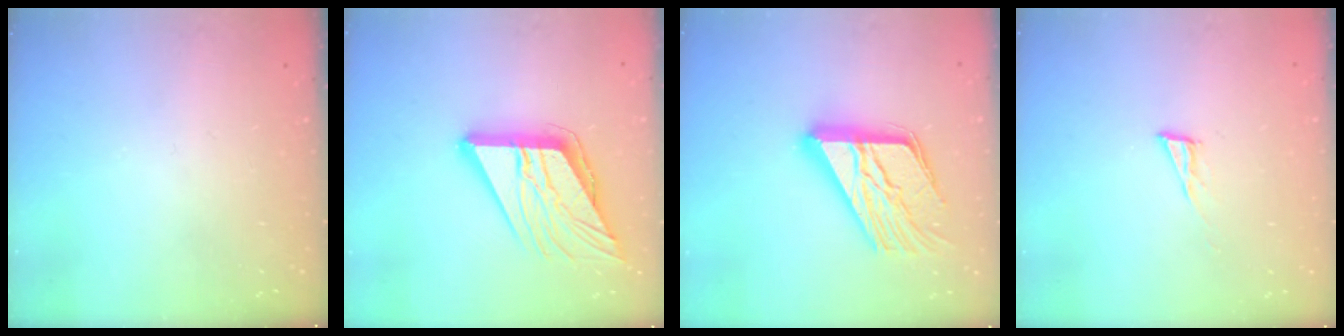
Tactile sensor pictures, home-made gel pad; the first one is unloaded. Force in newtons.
{"total": 17.6, "press": 17.5, "slide": 2.0}
{"total": 21.0, "press": 20.9, "slide": 2.1}
{"total": 5.7, "press": 5.5, "slide": 1.4}